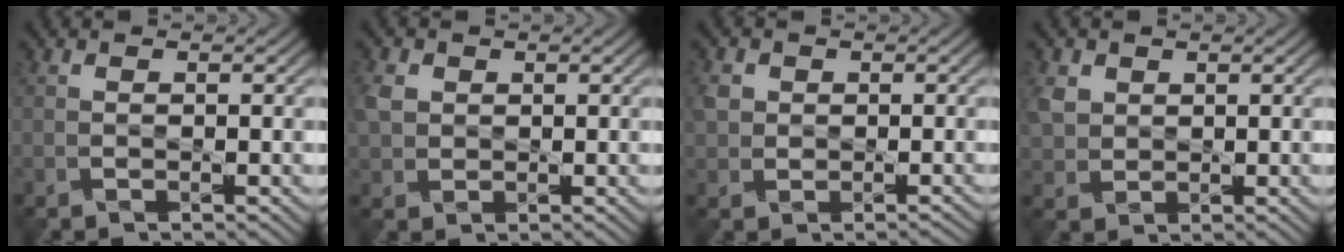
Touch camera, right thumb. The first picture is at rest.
{"total": 2.4, "force": [1.2, 1.9, 0.7], "torque": [-0.030, 0.007, 0.023]}
{"total": 1.9, "force": [0.7, 1.8, 0.1], "torque": [-0.008, 0.007, 0.016]}
{"total": 2.6, "force": [1.6, 2.0, 0.5], "torque": [-0.026, 0.005, 0.035]}